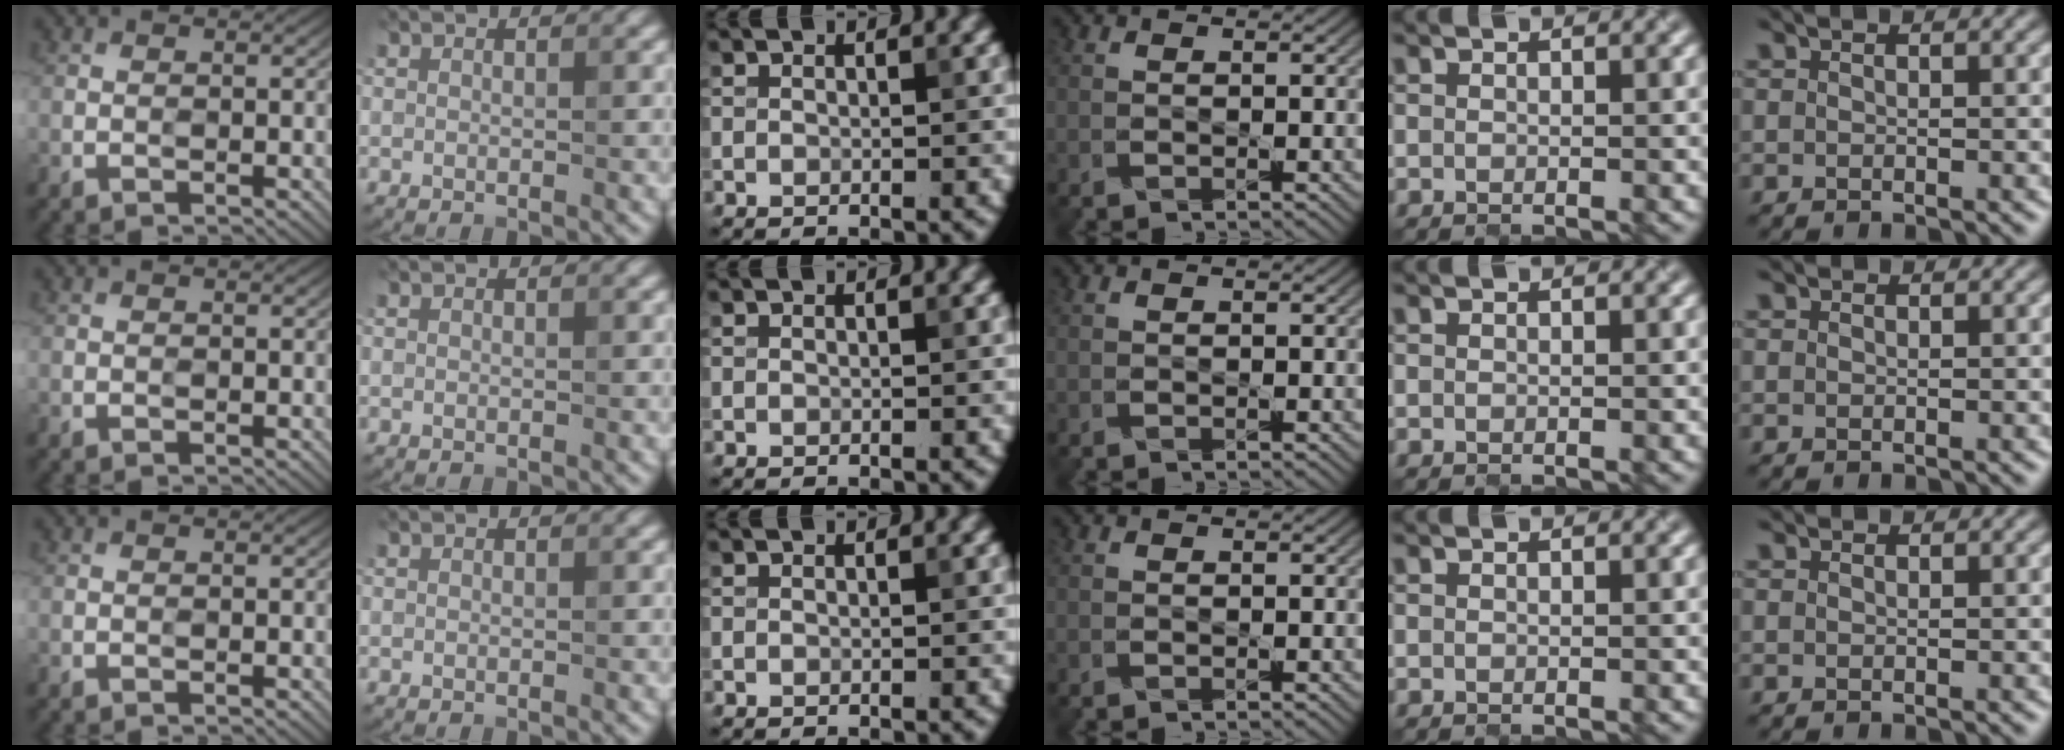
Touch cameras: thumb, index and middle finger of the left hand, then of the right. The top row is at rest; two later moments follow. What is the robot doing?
{"motion": "close", "object": "pencil case"}